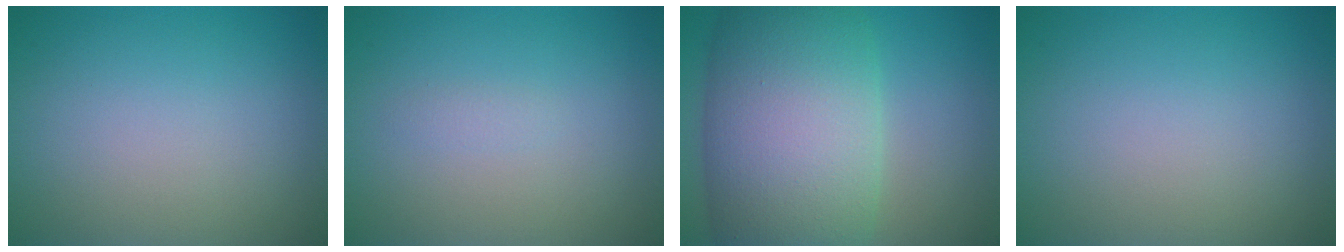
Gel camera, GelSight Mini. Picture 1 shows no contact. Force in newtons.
{"total": 0.6, "press": 0.6, "slide": 0.1}
{"total": 13.7, "press": 13.7, "slide": 0.4}
{"total": 0.0}